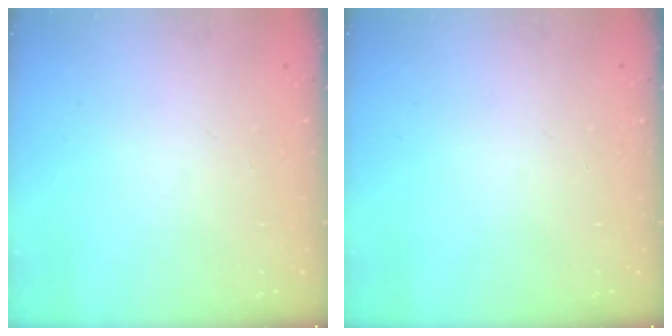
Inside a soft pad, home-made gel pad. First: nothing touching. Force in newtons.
{"total": 0.0}